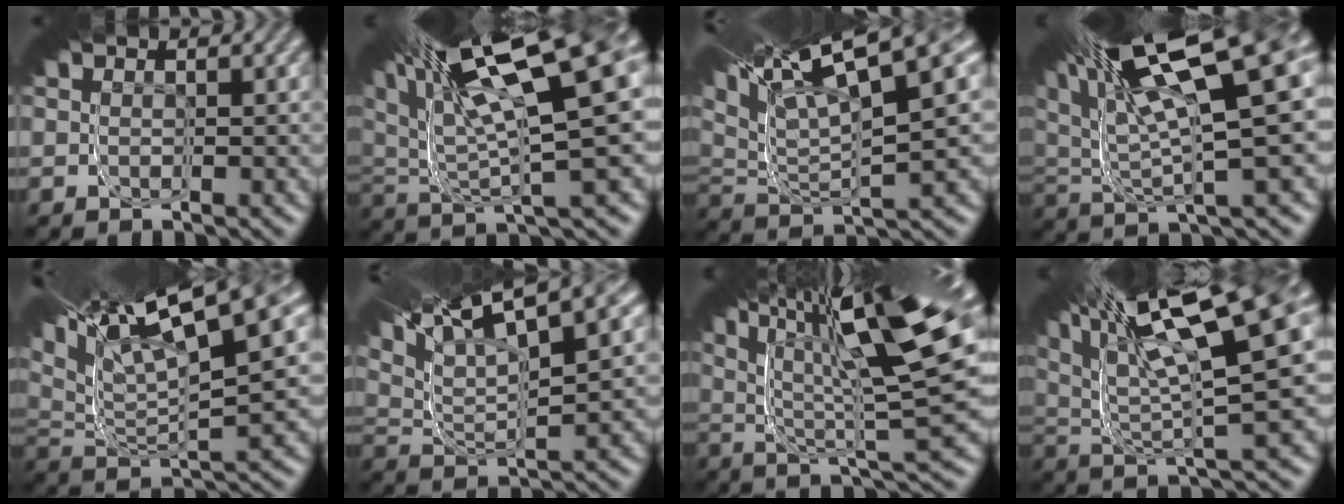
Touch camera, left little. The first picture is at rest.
{"total": 14.8, "force": [3.1, 6.1, 13.1], "torque": [-0.190, 0.052, 0.031]}
{"total": 11.6, "force": [4.4, 4.0, 10.0], "torque": [-0.143, 0.070, 0.041]}
{"total": 13.3, "force": [2.7, 5.2, 11.9], "torque": [-0.173, 0.051, 0.029]}
{"total": 12.8, "force": [4.0, 4.6, 11.2], "torque": [-0.158, 0.073, 0.032]}
{"total": 10.6, "force": [4.7, 4.1, 8.6], "torque": [-0.138, 0.072, 0.044]}
{"total": 14.5, "force": [6.1, 2.0, 13.0], "torque": [-0.169, 0.082, 0.069]}
{"total": 13.0, "force": [4.2, 4.0, 11.6], "torque": [-0.159, 0.064, 0.045]}